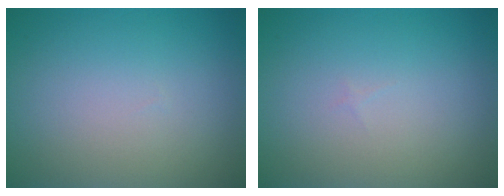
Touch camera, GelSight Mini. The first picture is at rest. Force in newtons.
{"total": 0.0}